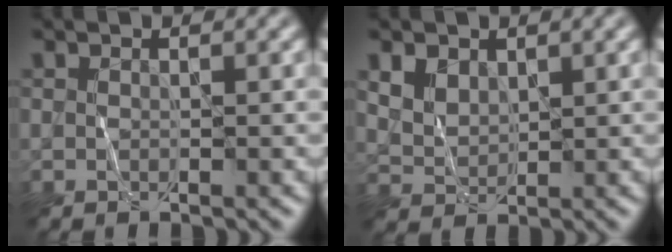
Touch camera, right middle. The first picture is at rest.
{"total": 3.6, "force": [2.0, 2.4, 1.7], "torque": [-0.049, 0.006, 0.044]}